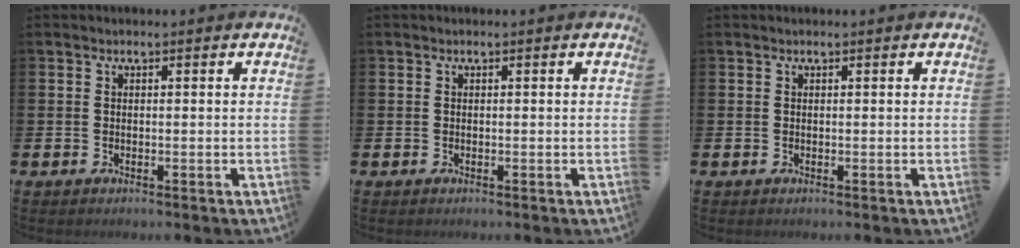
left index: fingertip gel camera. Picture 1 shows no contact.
{"total": 0.0}
{"total": 0.0}